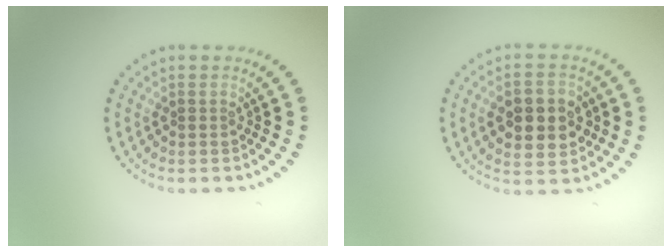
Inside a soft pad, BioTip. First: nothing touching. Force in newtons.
{"total": 5.6, "press": 5.6, "slide": 0.5}